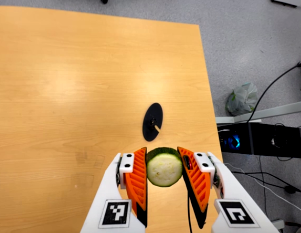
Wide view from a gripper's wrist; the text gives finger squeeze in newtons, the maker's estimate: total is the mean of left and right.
{"total": 11.0, "left": 9.6, "right": 12.4}